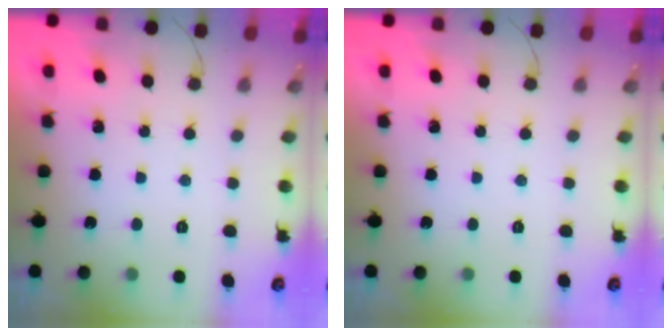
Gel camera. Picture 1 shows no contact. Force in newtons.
{"total": 0.0}